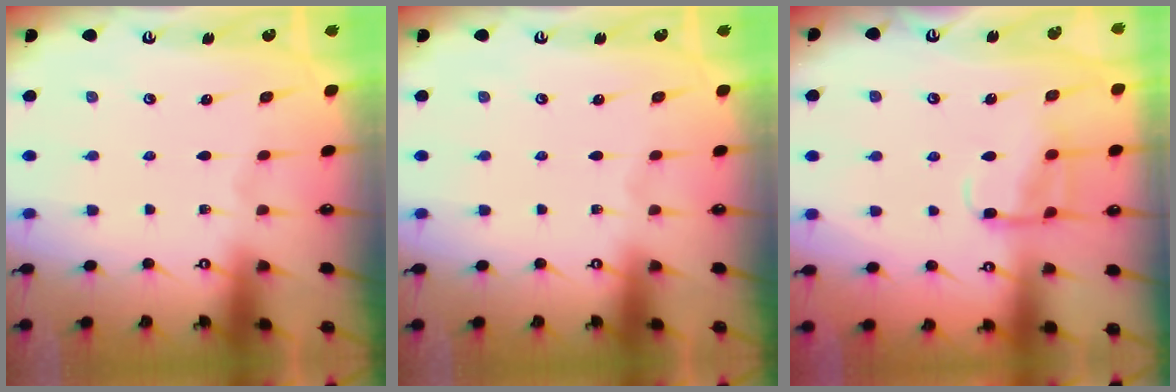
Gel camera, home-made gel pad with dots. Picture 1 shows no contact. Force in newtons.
{"total": 0.0}
{"total": 11.4, "press": 11.3, "slide": 1.2}